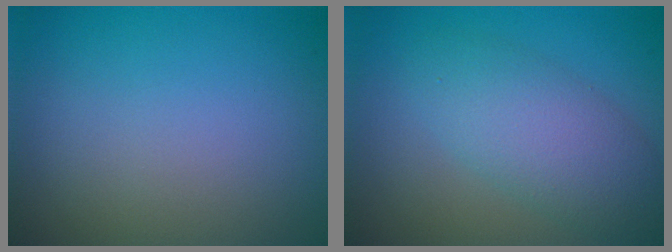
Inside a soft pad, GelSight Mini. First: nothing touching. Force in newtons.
{"total": 4.8, "press": 4.8, "slide": 0.3}